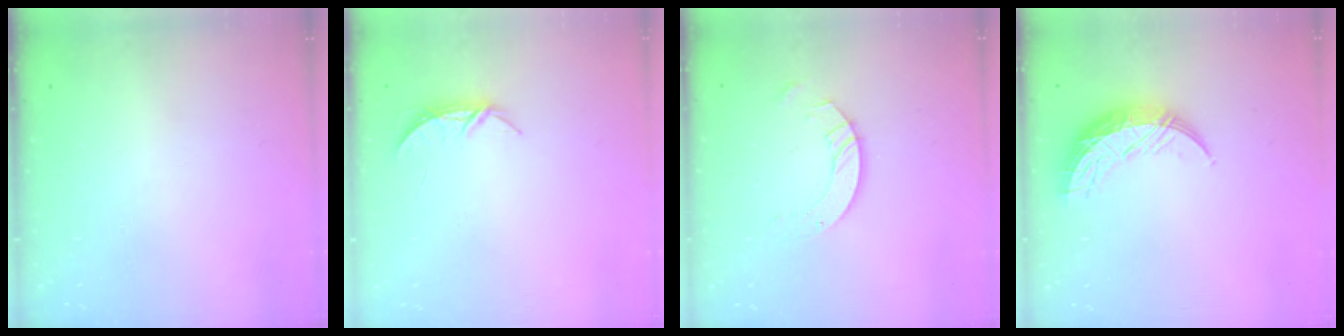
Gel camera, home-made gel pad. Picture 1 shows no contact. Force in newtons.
{"total": 4.2, "press": 4.2, "slide": 0.5}
{"total": 5.0, "press": 5.0, "slide": 0.3}
{"total": 10.5, "press": 10.5, "slide": 0.8}